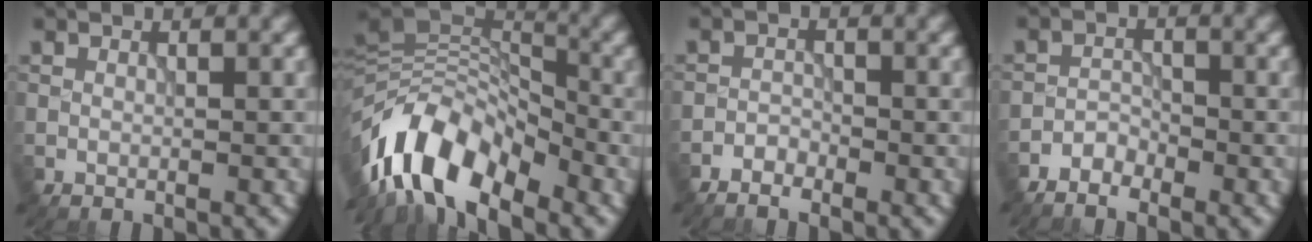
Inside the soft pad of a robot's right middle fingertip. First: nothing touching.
{"total": 10.4, "force": [-5.8, 5.0, 7.0], "torque": [-0.108, 0.014, -0.120]}
{"total": 1.5, "force": [-1.3, 0.5, 0.4], "torque": [-0.005, 0.003, -0.030]}
{"total": 1.8, "force": [-1.6, 0.7, 0.4], "torque": [-0.004, 0.006, -0.035]}